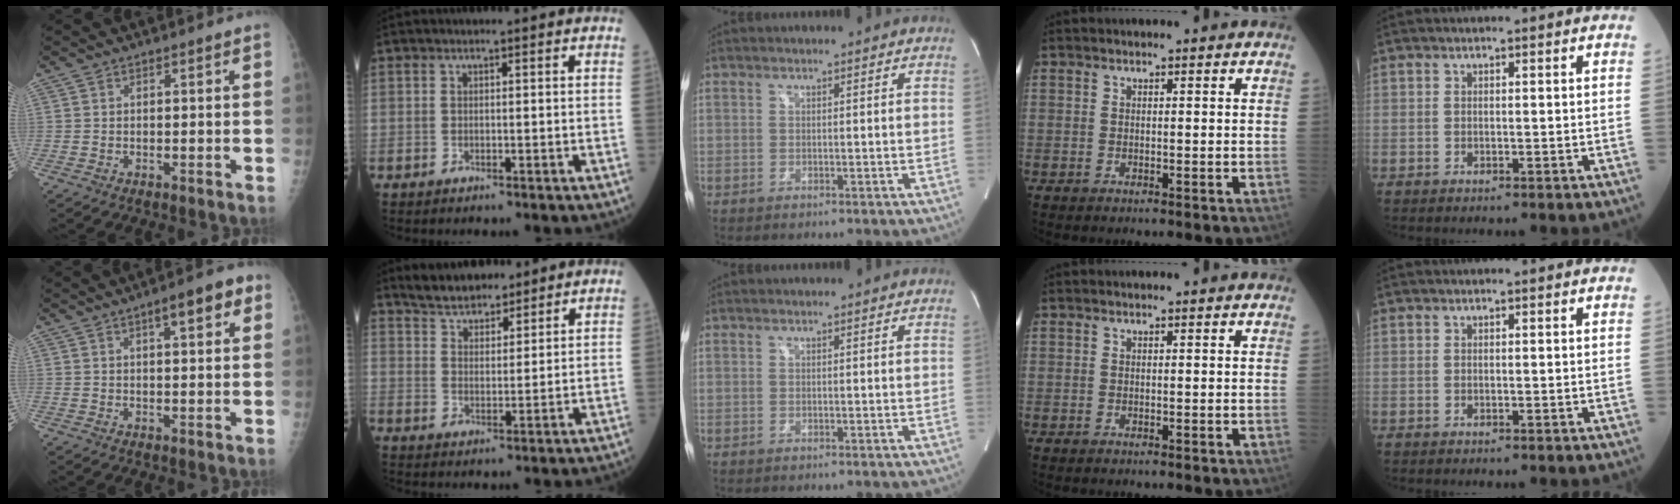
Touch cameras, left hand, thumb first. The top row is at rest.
{"thumb": {"total": 6.5, "force": [3.0, 1.9, 5.4], "torque": [-0.058, 0.007, 0.036]}, "index": {"total": 6.4, "force": [5.8, 2.2, 1.8], "torque": [-0.038, 0.016, 0.110]}}